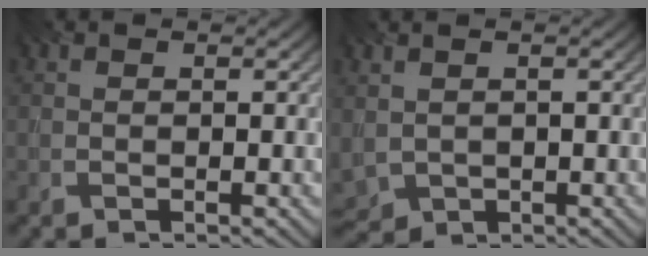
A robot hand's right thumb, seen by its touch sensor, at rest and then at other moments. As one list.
[{"total": 3.2, "force": [0.1, 2.5, 2.0], "torque": [-0.066, -0.011, 0.007]}]